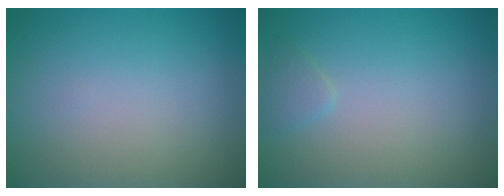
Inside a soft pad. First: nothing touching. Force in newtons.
{"total": 0.9, "press": 0.9, "slide": 0.1}